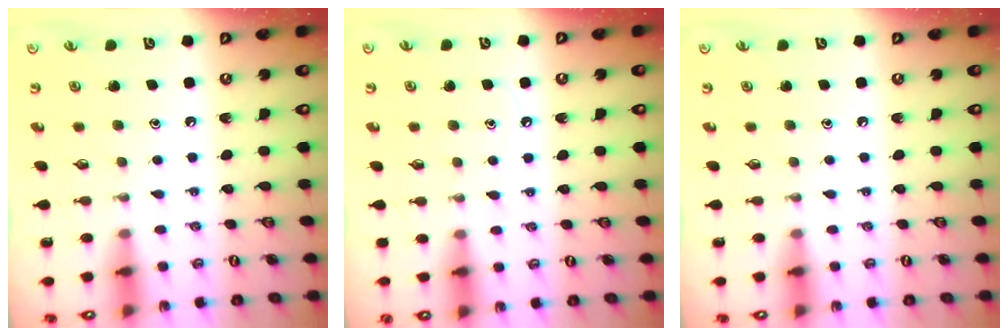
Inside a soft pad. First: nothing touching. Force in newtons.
{"total": 4.8, "press": 4.7, "slide": 0.7}
{"total": 0.0}